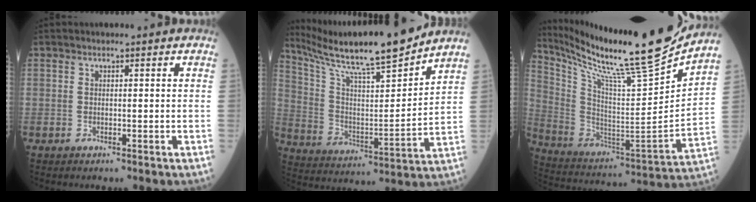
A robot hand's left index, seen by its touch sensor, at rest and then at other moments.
{"total": 19.7, "force": [17.3, 0.6, 9.4], "torque": [-0.173, -0.006, 0.288]}
{"total": 25.6, "force": [22.4, -0.9, 12.4], "torque": [-0.233, -0.076, 0.360]}